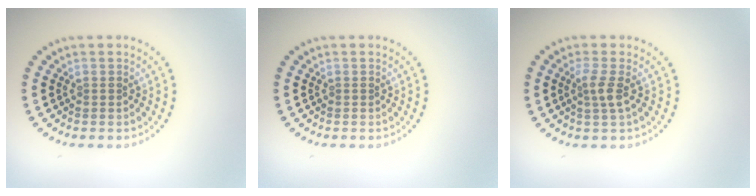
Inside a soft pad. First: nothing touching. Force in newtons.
{"total": 0.0}
{"total": 1.9, "press": 1.4, "slide": 1.3}